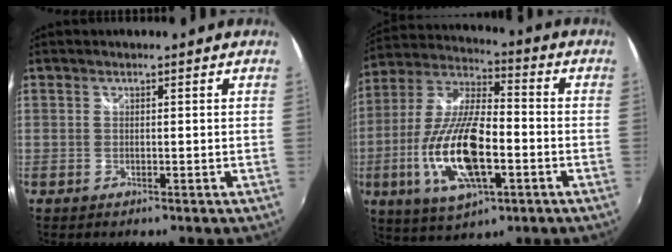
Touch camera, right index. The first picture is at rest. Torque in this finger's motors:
{"motor_torque": [2.14, 0.00, 1.05, 0.21]}